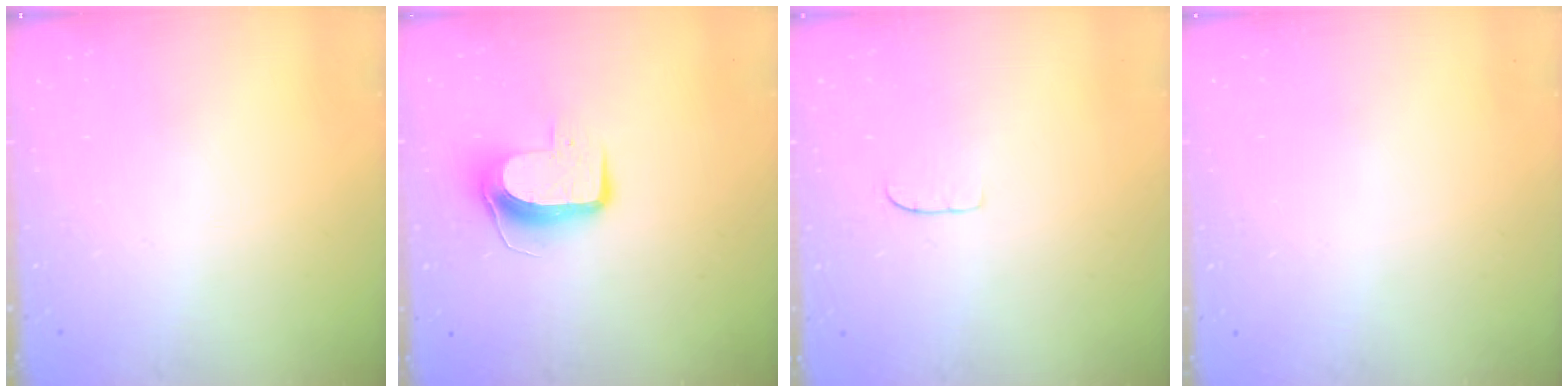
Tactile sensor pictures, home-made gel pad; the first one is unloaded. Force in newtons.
{"total": 9.4, "press": 9.3, "slide": 0.9}
{"total": 3.6, "press": 3.6, "slide": 0.2}
{"total": 0.0}